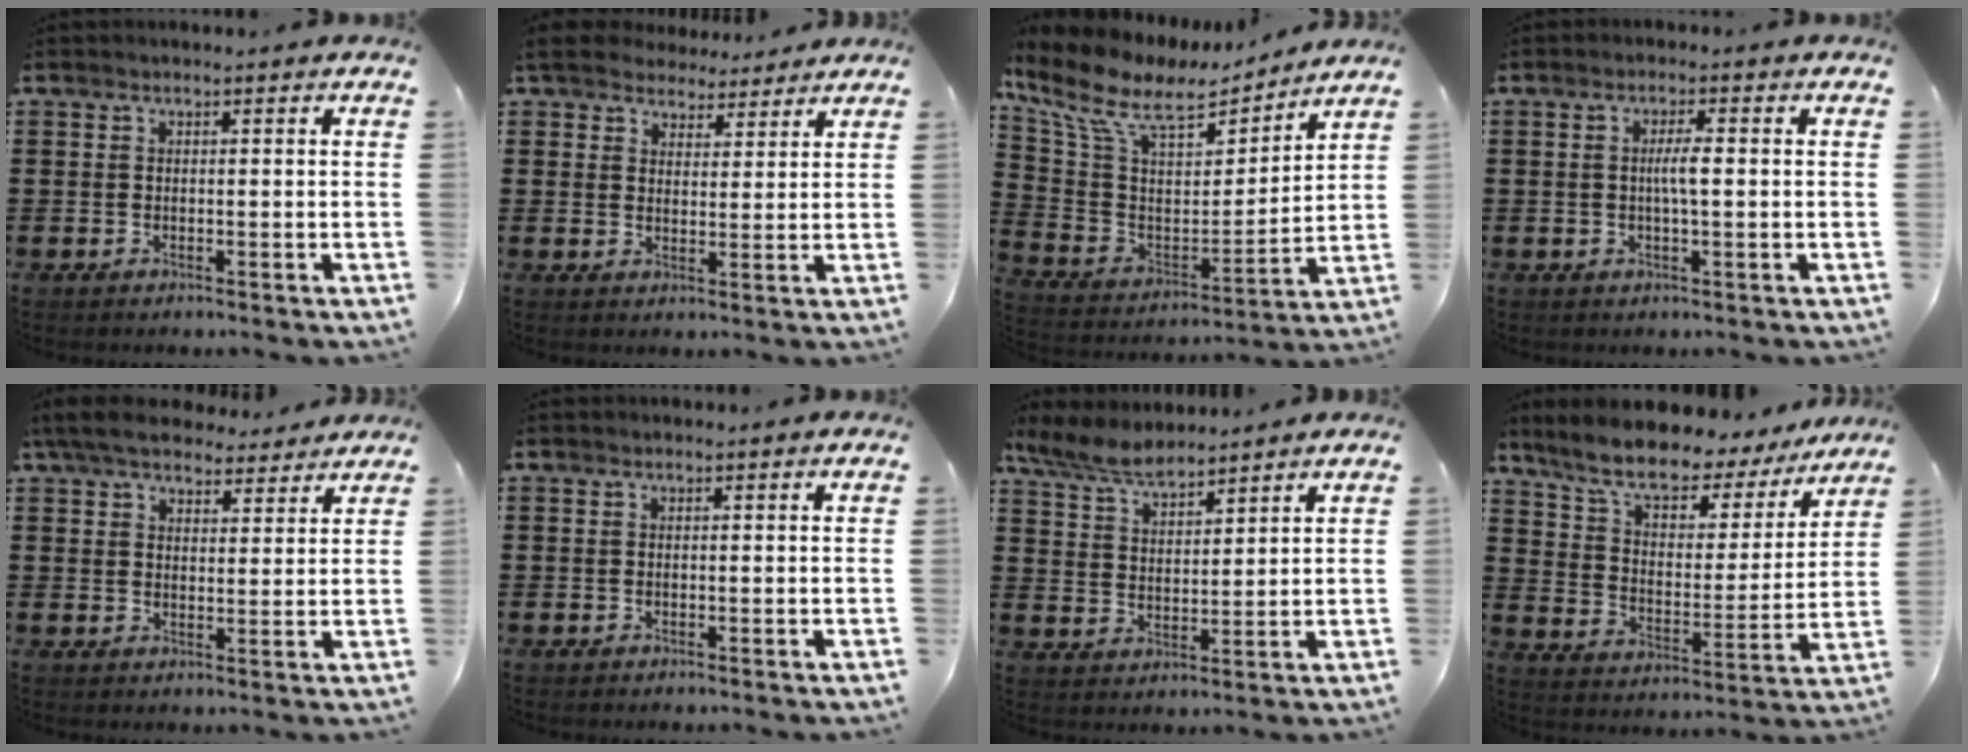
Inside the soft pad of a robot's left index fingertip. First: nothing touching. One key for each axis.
{"total": 4.9, "fx": 4.5, "fy": 2.0, "fz": 0.6, "tx": -0.034, "ty": -0.010, "tz": 0.081}
{"total": 10.6, "fx": 7.3, "fy": 4.7, "fz": 6.2, "tx": -0.151, "ty": -0.032, "tz": 0.125}
{"total": 2.8, "fx": -0.1, "fy": 0.4, "fz": 2.8, "tx": -0.051, "ty": -0.004, "tz": -0.004}
{"total": 5.9, "fx": 5.3, "fy": 1.8, "fz": 1.9, "tx": -0.057, "ty": -0.012, "tz": 0.098}
{"total": 0.0}
{"total": 5.8, "fx": 5.3, "fy": 1.7, "fz": 1.8, "tx": -0.057, "ty": -0.013, "tz": 0.097}
{"total": 8.0, "fx": 6.9, "fy": 2.3, "fz": 3.4, "tx": -0.090, "ty": -0.046, "tz": 0.112}